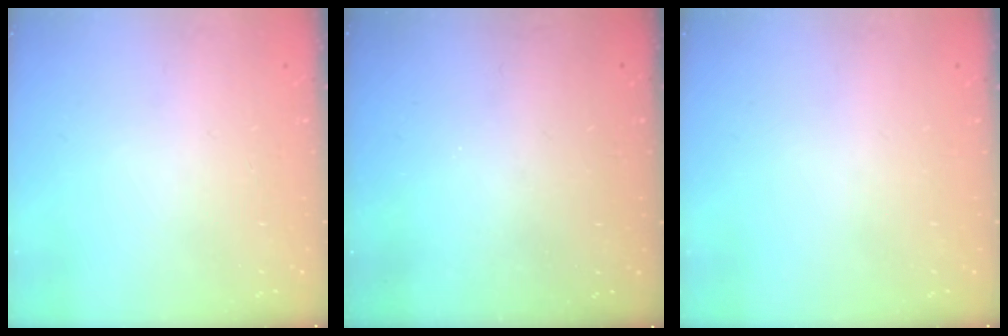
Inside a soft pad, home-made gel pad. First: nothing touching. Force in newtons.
{"total": 3.3, "press": 3.3, "slide": 0.1}
{"total": 0.0}